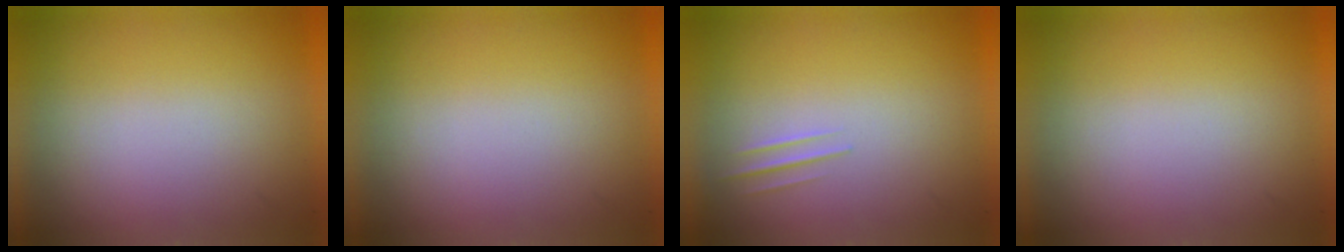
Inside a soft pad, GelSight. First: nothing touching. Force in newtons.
{"total": 0.0}
{"total": 1.2}
{"total": 0.0}